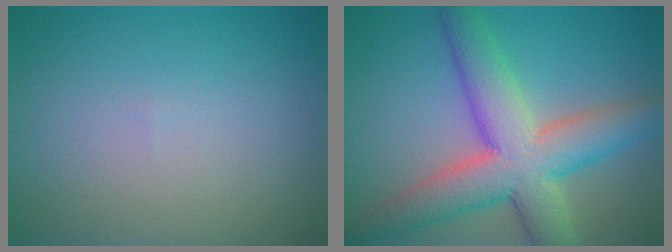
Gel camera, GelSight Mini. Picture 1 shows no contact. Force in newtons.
{"total": 9.2, "press": 9.2, "slide": 0.5}